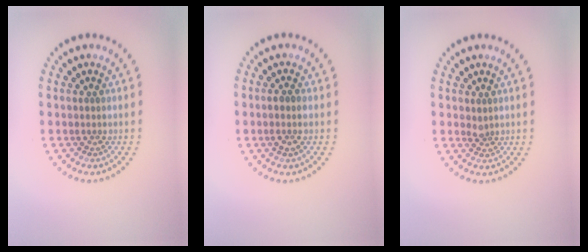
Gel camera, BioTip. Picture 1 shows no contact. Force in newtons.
{"total": 1.7, "press": 1.6, "slide": 0.6}
{"total": 0.6, "press": 0.5, "slide": 0.4}